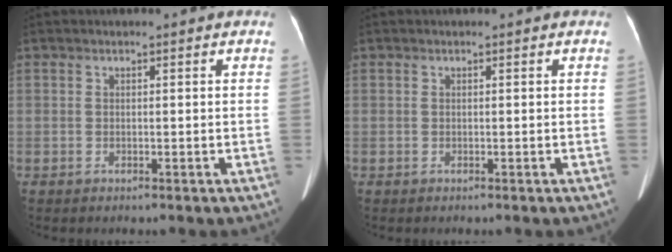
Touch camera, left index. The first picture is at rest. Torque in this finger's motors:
{"motor_torque": [0.00, 0.00, 0.00, 0.00]}